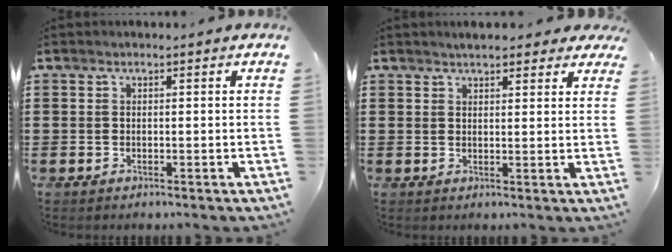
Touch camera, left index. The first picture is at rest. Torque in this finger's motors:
{"motor_torque": [1.65, -0.48, 0.49, 0.00]}